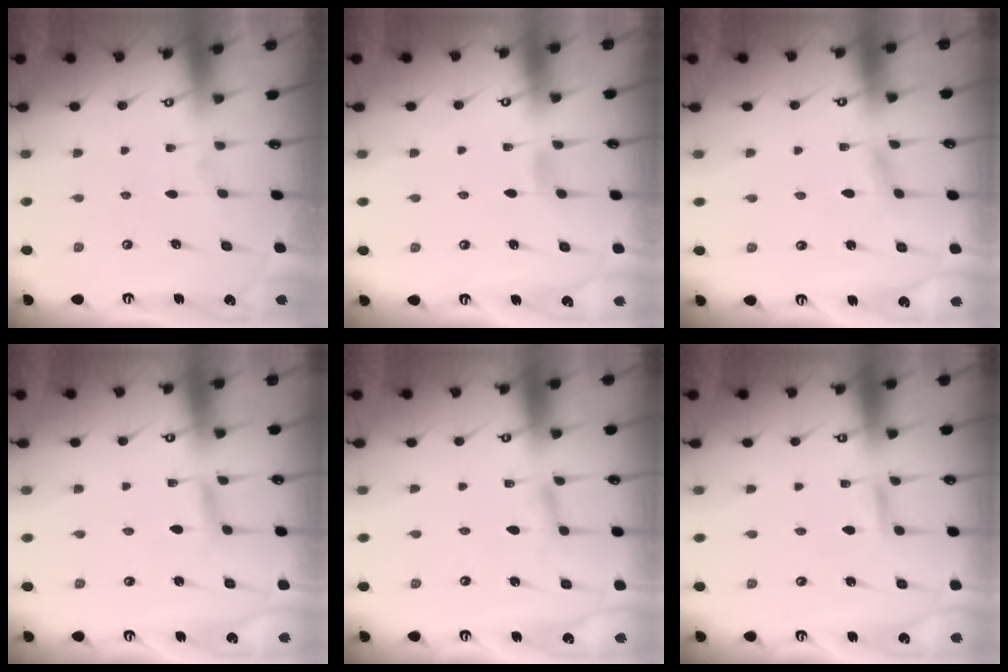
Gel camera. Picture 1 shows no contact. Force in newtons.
{"total": 3.1, "press": 3.1, "slide": 0.4}
{"total": 2.3, "press": 2.3, "slide": 0.2}
{"total": 2.7, "press": 2.7, "slide": 0.2}
{"total": 2.7, "press": 2.7, "slide": 0.3}
{"total": 2.8, "press": 2.8, "slide": 0.3}